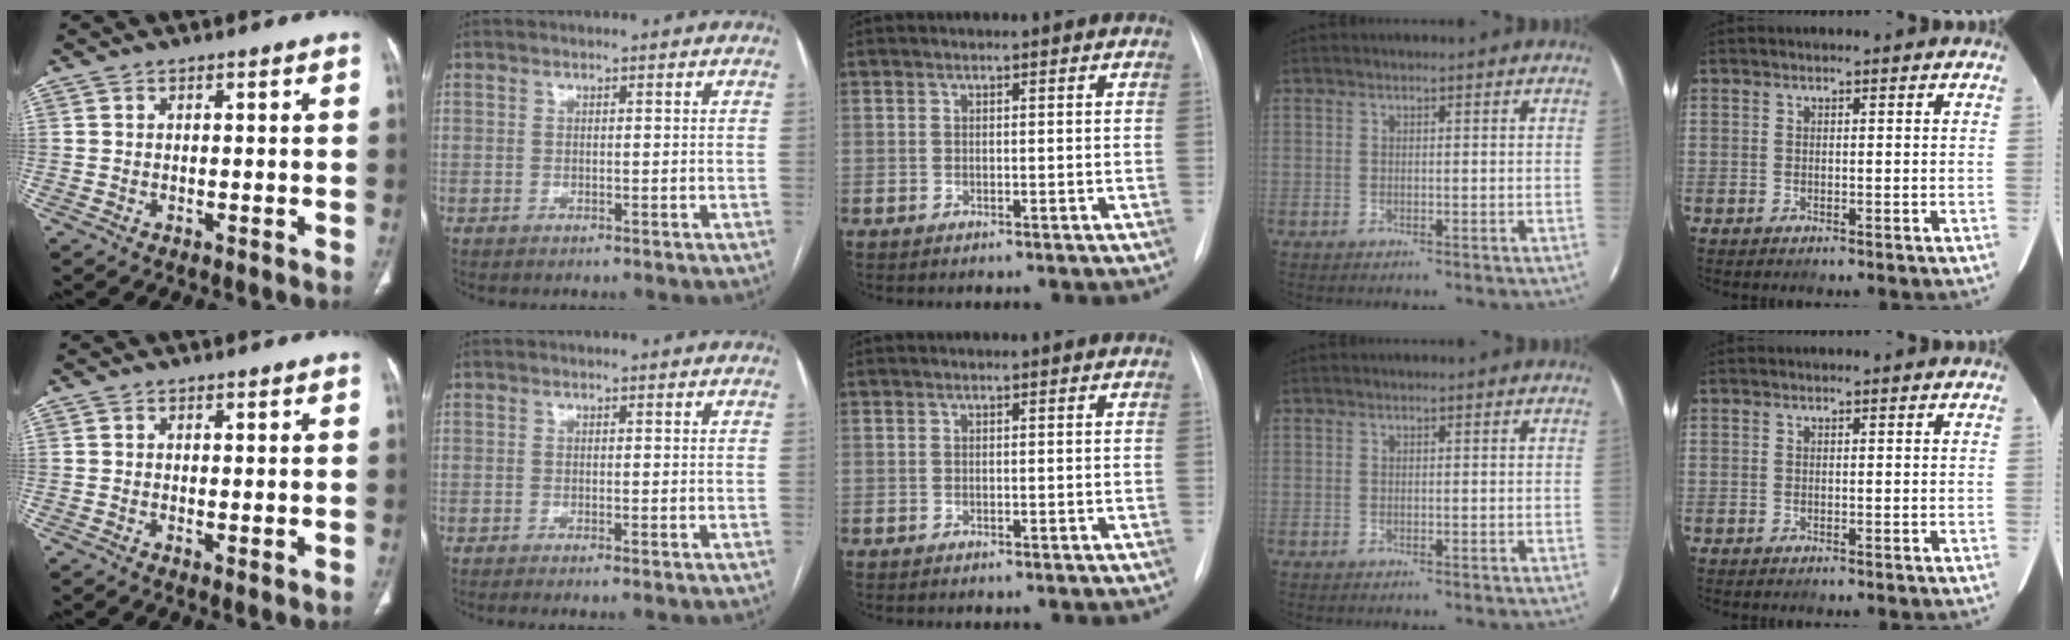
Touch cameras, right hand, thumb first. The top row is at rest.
{"thumb": {"total": 1.4, "force": [-0.1, 0.5, 1.3], "torque": [-0.028, -0.008, -0.001]}, "index": {"total": 1.1, "force": [-0.8, -0.1, 0.8], "torque": [-0.014, -0.001, -0.012]}}